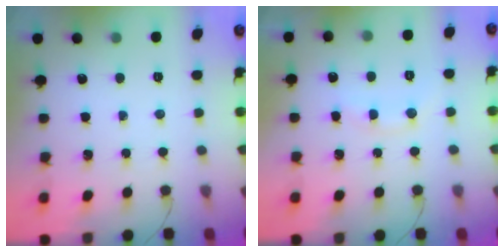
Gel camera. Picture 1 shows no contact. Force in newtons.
{"total": 8.4, "press": 8.3, "slide": 1.6}